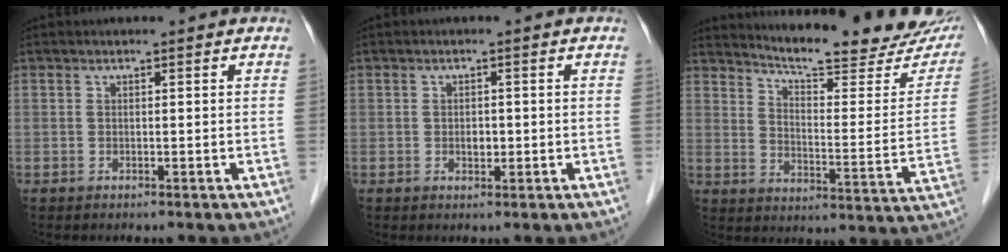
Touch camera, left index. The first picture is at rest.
{"total": 1.5, "force": [-0.2, 1.0, 1.0], "torque": [-0.018, -0.001, -0.002]}
{"total": 21.6, "force": [19.5, 2.8, 8.9], "torque": [-0.121, -0.073, 0.243]}